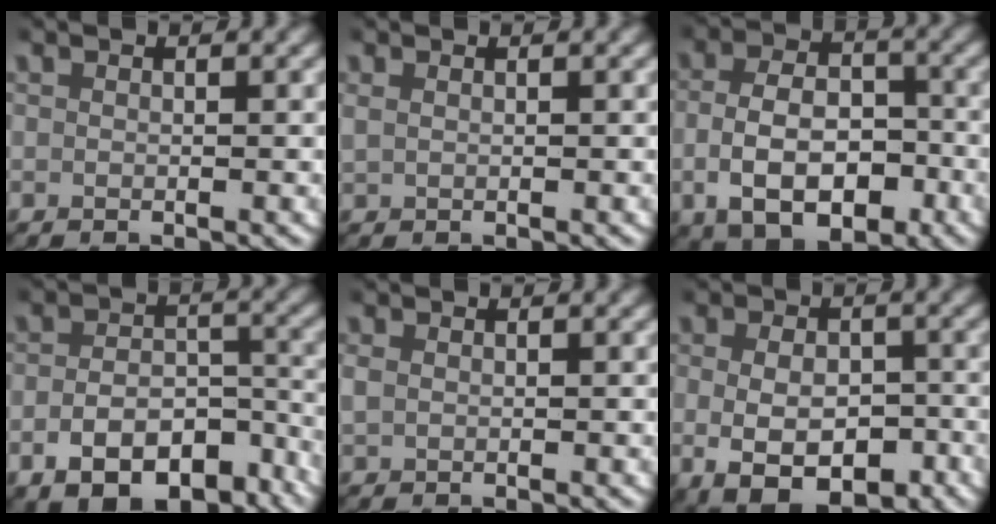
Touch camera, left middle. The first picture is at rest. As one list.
[{"total": 0.9, "force": [0.4, 0.5, 0.5], "torque": [-0.019, 0.002, 0.010]}, {"total": 8.5, "force": [-2.4, 5.9, 5.6], "torque": [-0.097, -0.017, -0.036]}, {"total": 9.4, "force": [-6.9, 5.2, 3.7], "torque": [-0.050, -0.013, -0.107]}, {"total": 1.3, "force": [0.2, 1.0, 0.7], "torque": [-0.027, 0.000, 0.006]}, {"total": 9.3, "force": [-4.3, 5.8, 5.8], "torque": [-0.100, -0.037, -0.050]}]